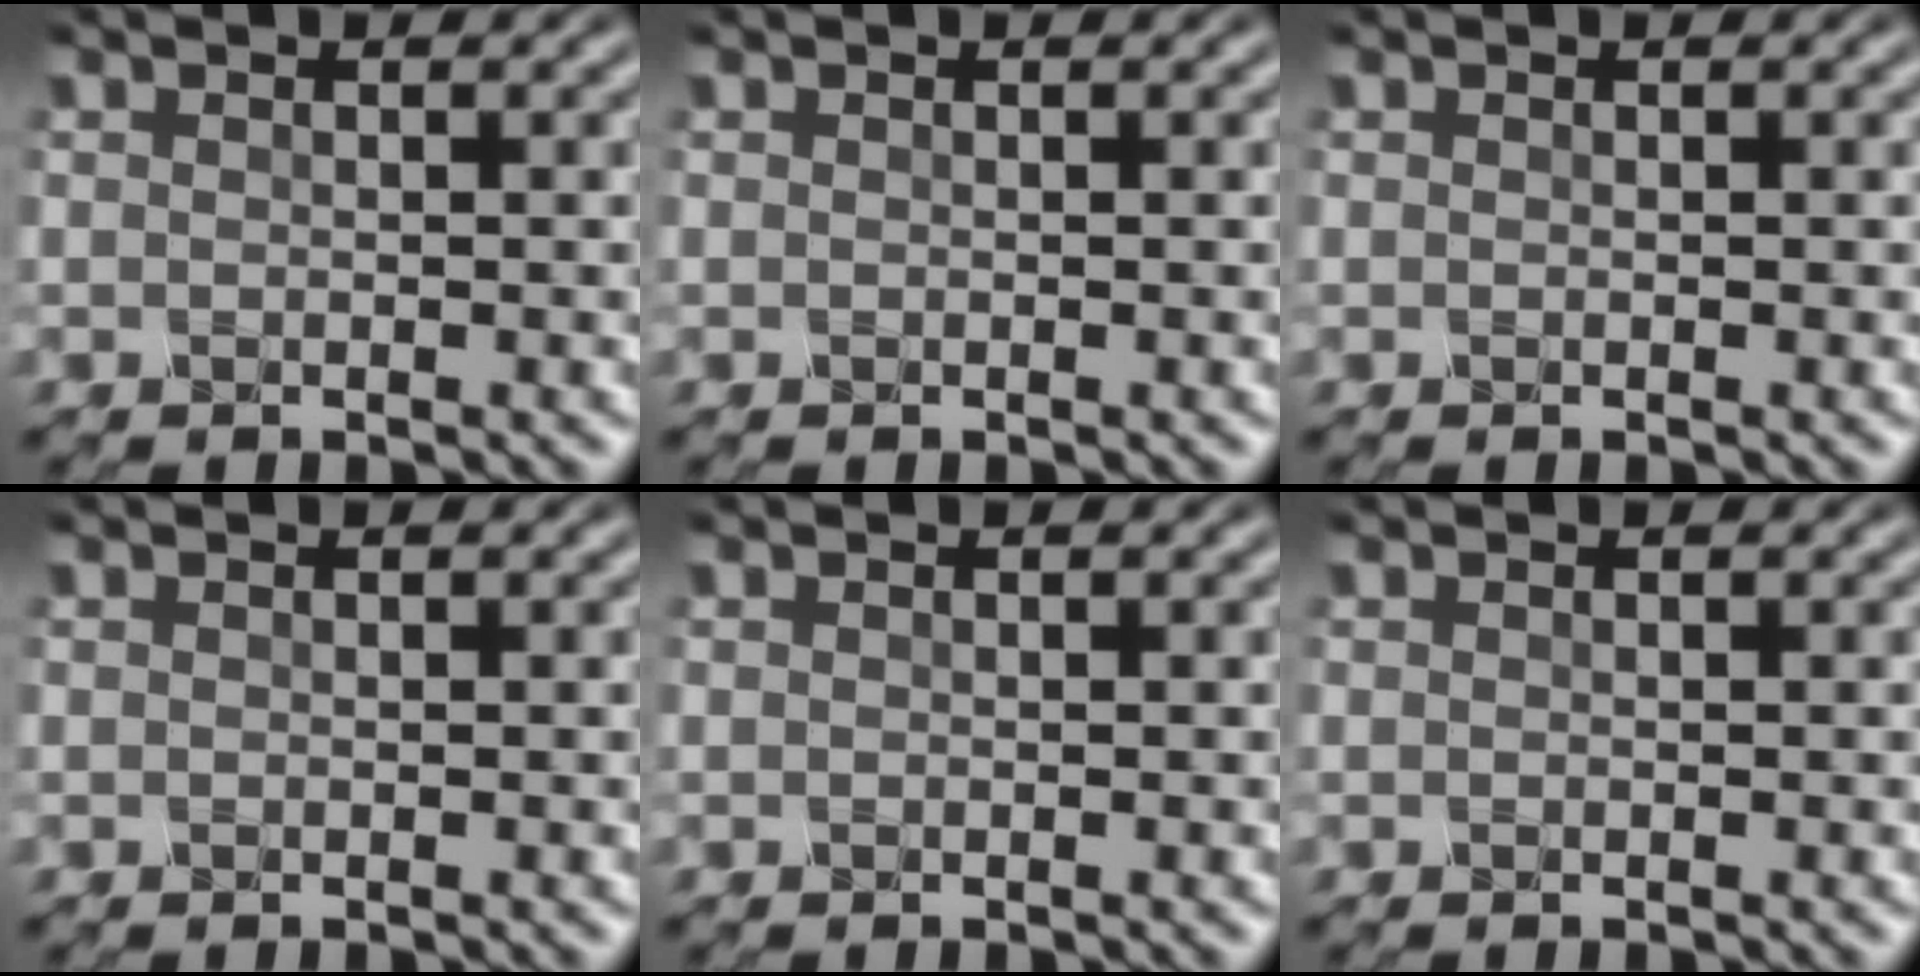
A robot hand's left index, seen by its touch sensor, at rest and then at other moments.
{"total": 0.0}
{"total": 0.0}
{"total": 0.0}
{"total": 0.0}
{"total": 0.0}